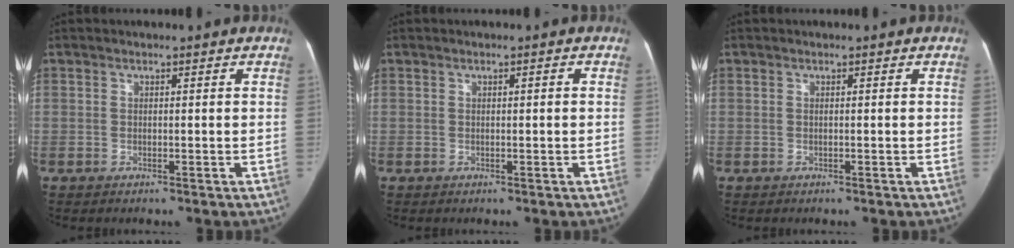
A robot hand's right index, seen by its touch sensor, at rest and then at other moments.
{"total": 0.9, "force": [0.0, 0.3, 0.9], "torque": [-0.017, 0.007, 0.003]}
{"total": 0.0}